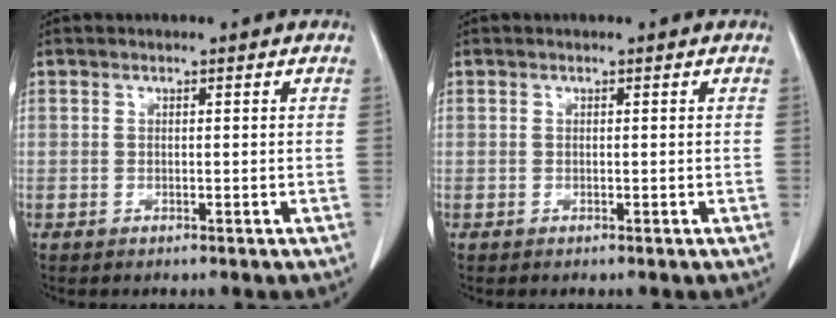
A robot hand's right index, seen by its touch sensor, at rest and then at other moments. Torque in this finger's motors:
{"motor_torque": [0.00, 0.00, 0.00, 0.00]}